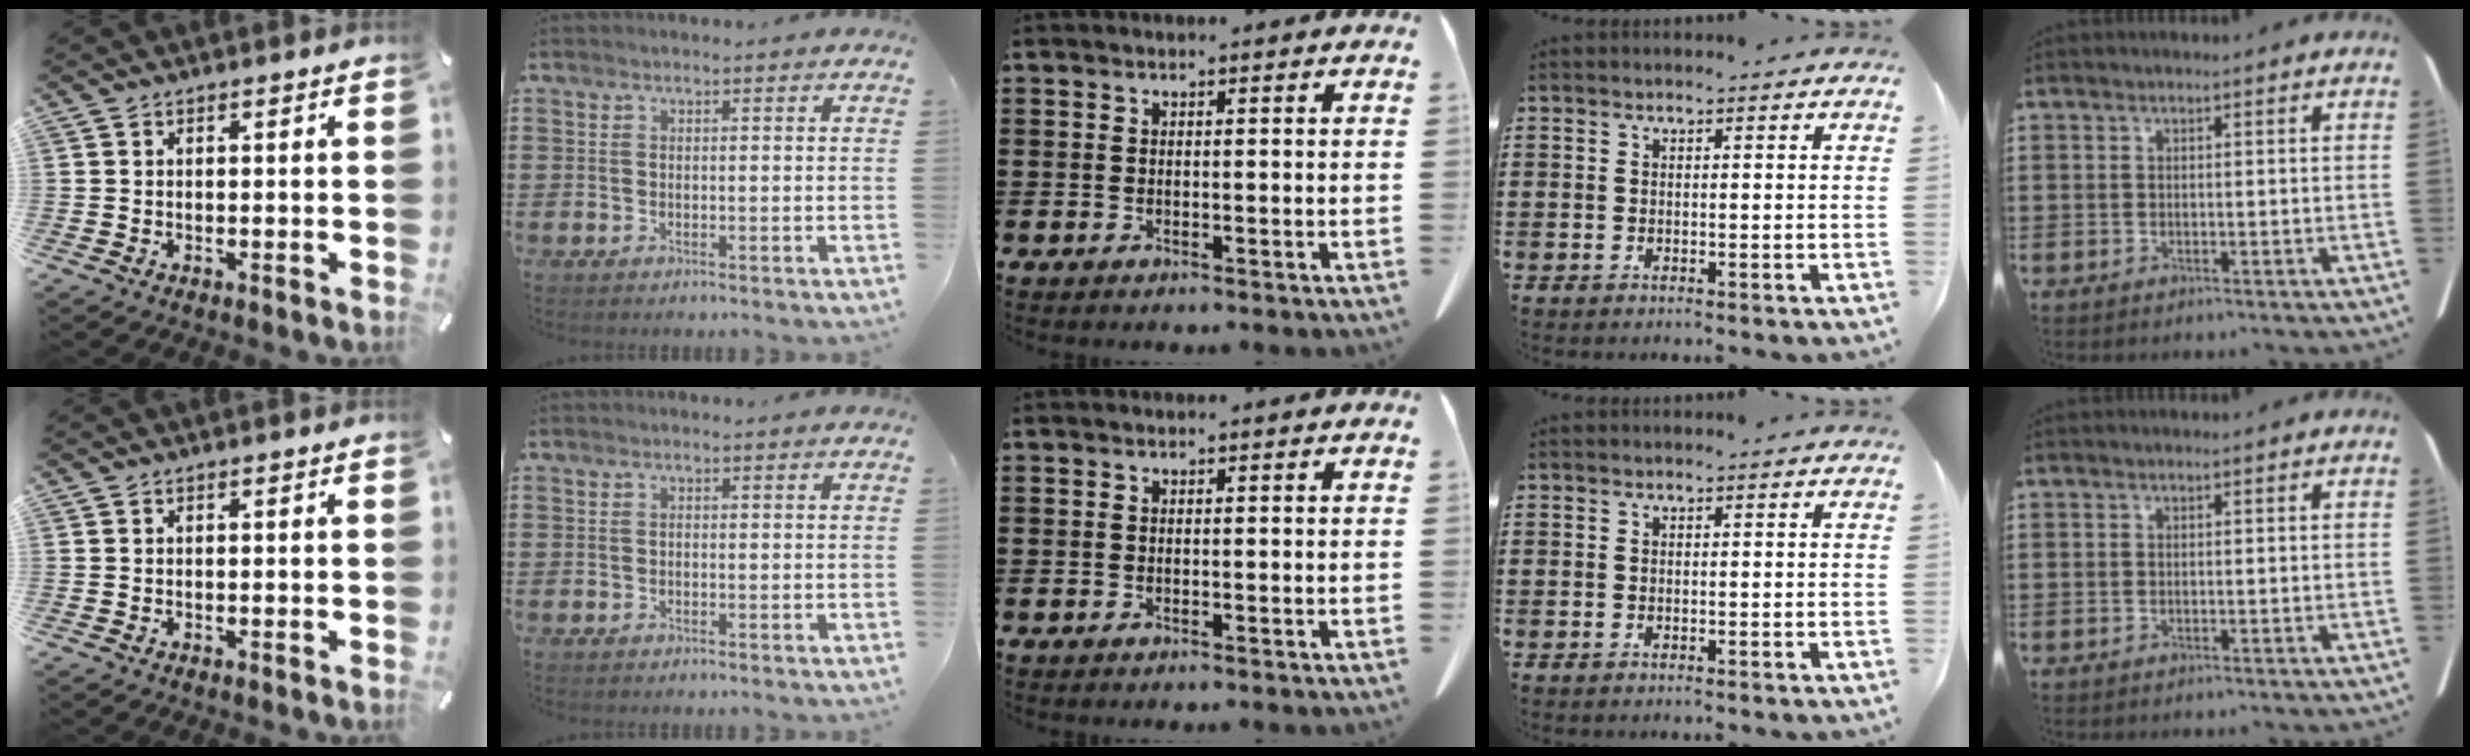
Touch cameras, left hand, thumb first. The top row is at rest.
{}